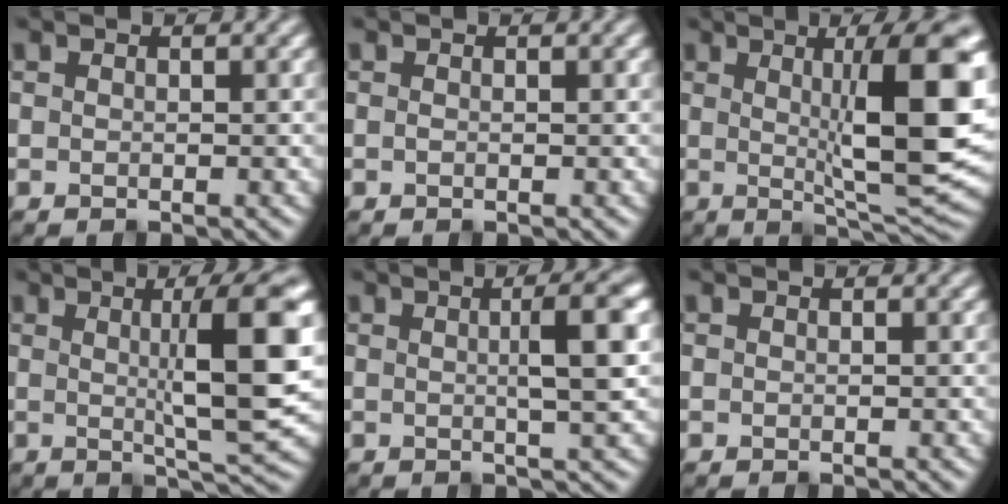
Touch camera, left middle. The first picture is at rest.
{"total": 0.5, "force": [0.0, 0.2, 0.5], "torque": [-0.009, 0.001, 0.001]}
{"total": 11.6, "force": [1.8, 2.2, 11.2], "torque": [-0.144, -0.006, 0.031]}
{"total": 8.7, "force": [1.3, 1.2, 8.5], "torque": [-0.109, 0.002, 0.023]}
{"total": 4.6, "force": [0.6, 0.8, 4.5], "torque": [-0.057, 0.008, 0.005]}
{"total": 0.0}